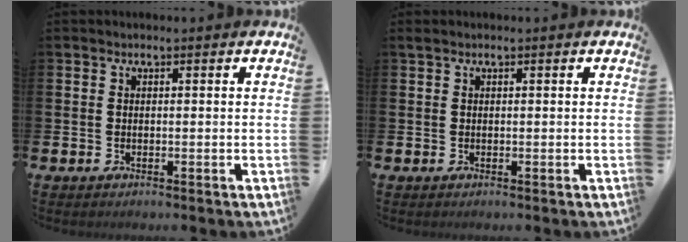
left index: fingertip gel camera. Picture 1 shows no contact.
{"total": 0.0}